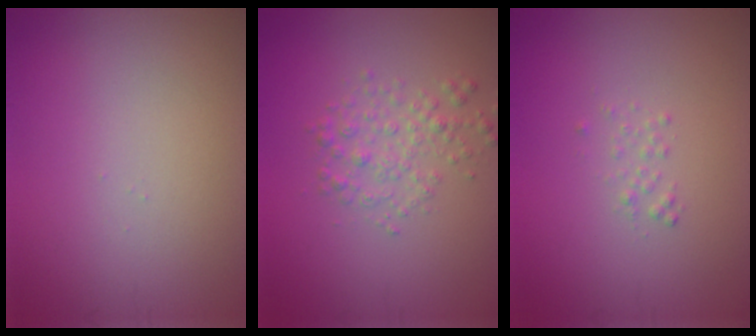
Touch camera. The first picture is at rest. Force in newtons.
{"total": 2.4, "press": 2.4, "slide": 0.1}
{"total": 0.7, "press": 0.7, "slide": 0.1}